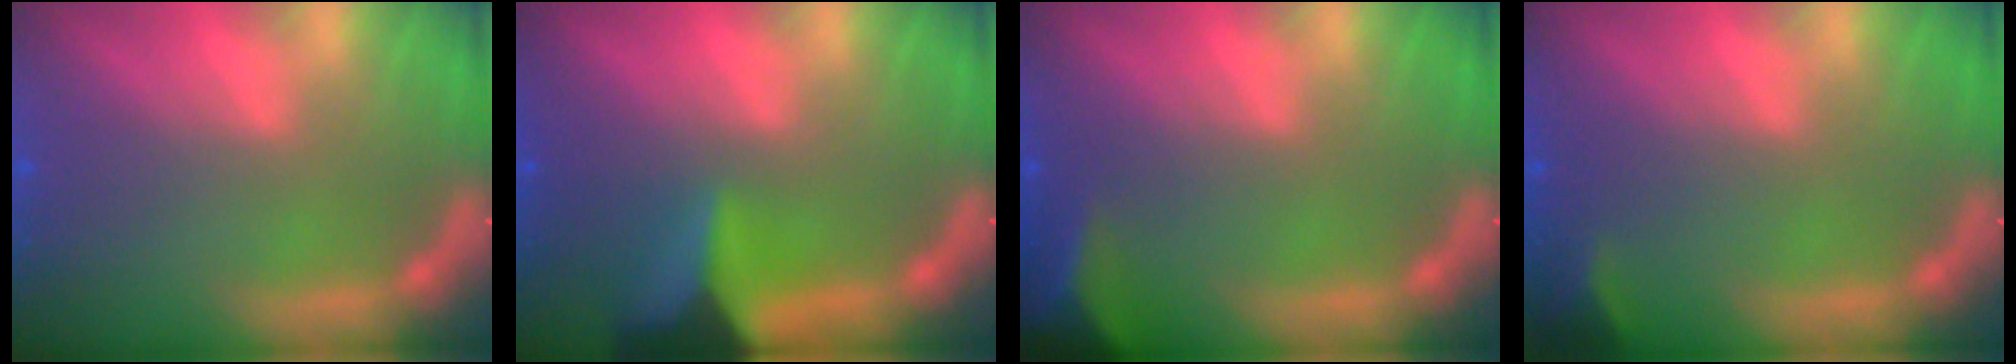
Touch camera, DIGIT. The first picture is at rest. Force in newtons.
{"total": 7.5}
{"total": 6.0}
{"total": 1.9}